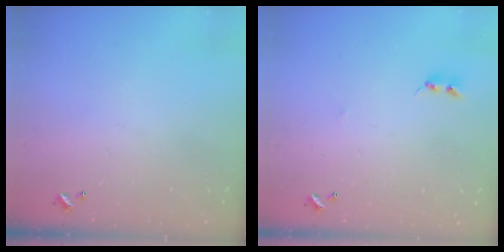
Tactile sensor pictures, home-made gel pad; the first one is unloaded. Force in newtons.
{"total": 2.5, "press": 2.5, "slide": 0.4}